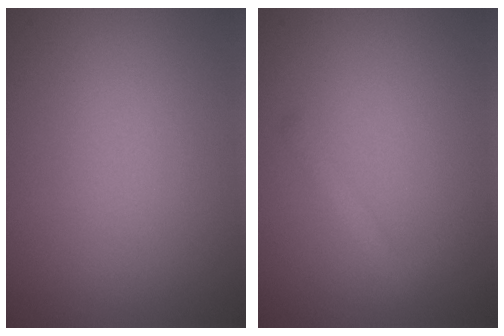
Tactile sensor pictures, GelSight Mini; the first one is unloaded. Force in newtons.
{"total": 1.2, "press": 1.2, "slide": 0.1}